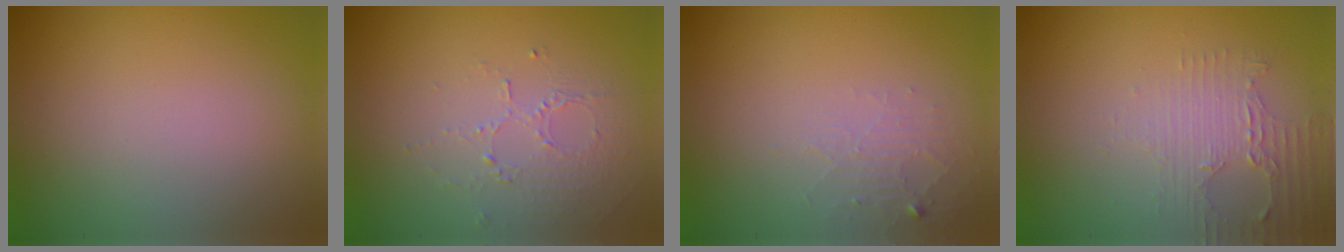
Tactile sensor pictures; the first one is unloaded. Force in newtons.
{"total": 1.6, "press": 1.0, "slide": 1.3}
{"total": 1.7, "press": 1.7, "slide": 0.3}
{"total": 2.7, "press": 2.4, "slide": 1.3}